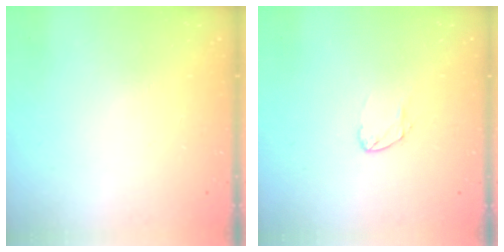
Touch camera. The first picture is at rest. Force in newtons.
{"total": 4.8, "press": 4.7, "slide": 0.3}